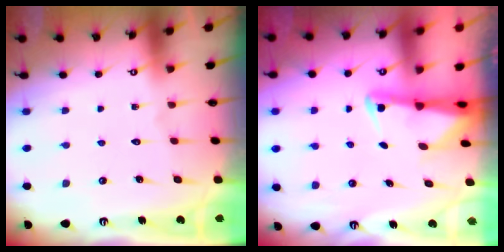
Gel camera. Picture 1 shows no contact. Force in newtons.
{"total": 2.1, "press": 2.1, "slide": 0.5}